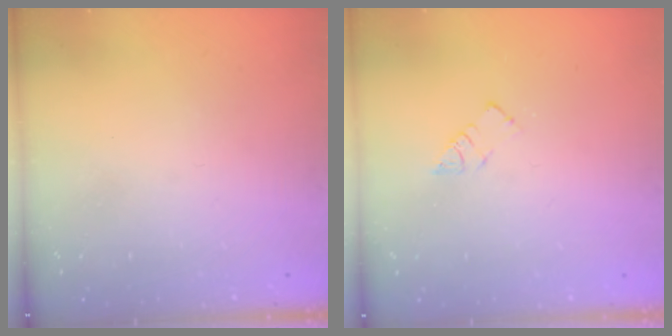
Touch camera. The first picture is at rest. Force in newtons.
{"total": 3.7, "press": 3.7, "slide": 0.2}